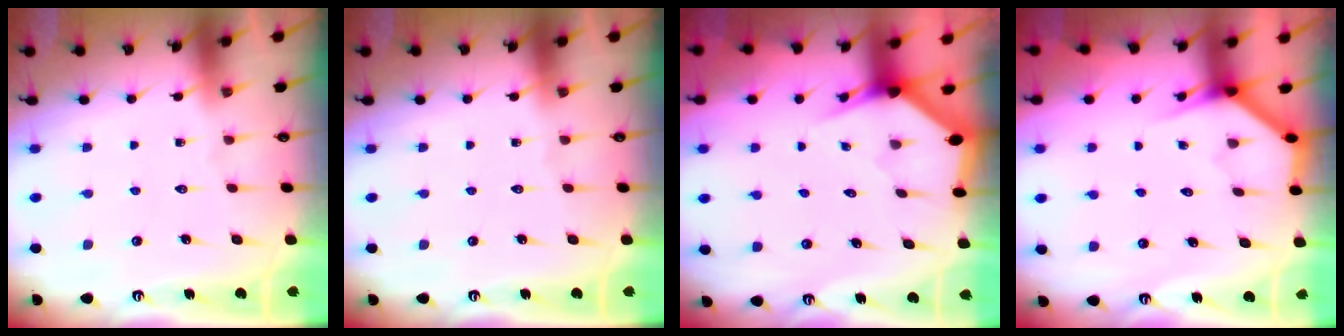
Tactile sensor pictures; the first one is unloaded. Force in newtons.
{"total": 0.0}
{"total": 2.6, "press": 2.6, "slide": 0.2}
{"total": 4.0, "press": 3.9, "slide": 0.4}